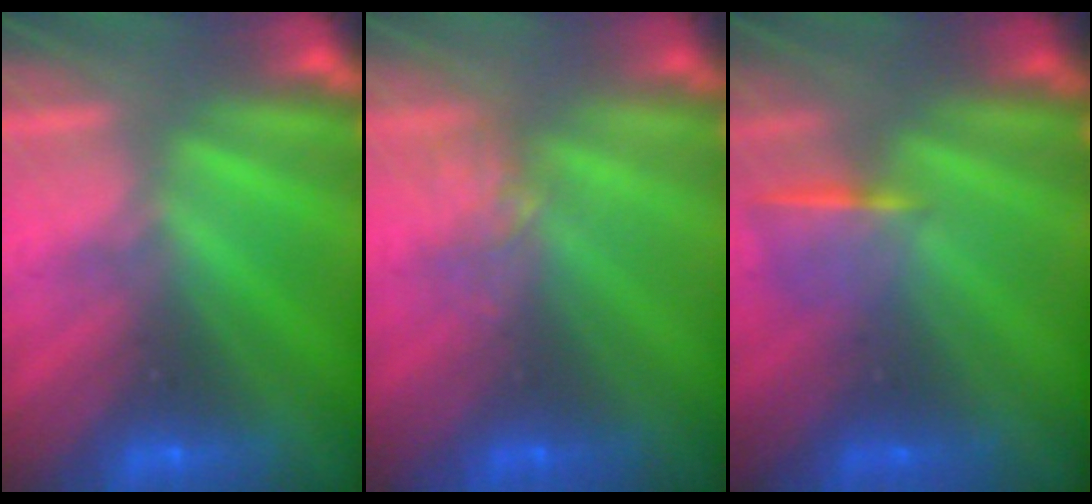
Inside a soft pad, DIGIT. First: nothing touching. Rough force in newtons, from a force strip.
{"total": 4.4}
{"total": 1.1}